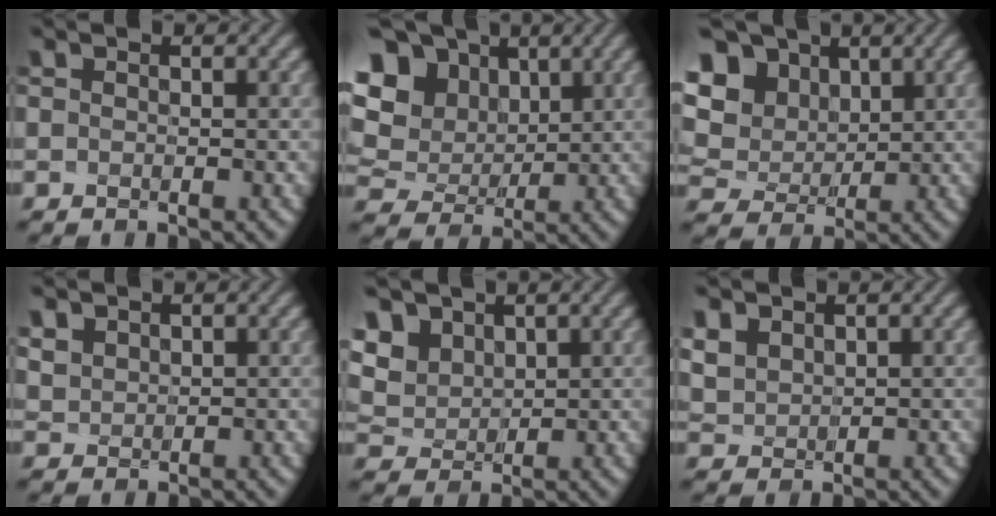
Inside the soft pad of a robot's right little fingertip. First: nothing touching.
{"total": 13.1, "force": [5.4, 10.1, 6.3], "torque": [-0.160, 0.031, 0.104]}
{"total": 9.9, "force": [4.6, 7.6, 4.4], "torque": [-0.124, 0.020, 0.088]}
{"total": 3.5, "force": [1.8, 2.7, 1.3], "torque": [-0.066, 0.017, 0.038]}
{"total": 6.4, "force": [3.4, 4.8, 2.7], "torque": [-0.087, 0.014, 0.058]}
{"total": 4.7, "force": [2.2, 3.6, 2.1], "torque": [-0.083, 0.025, 0.047]}